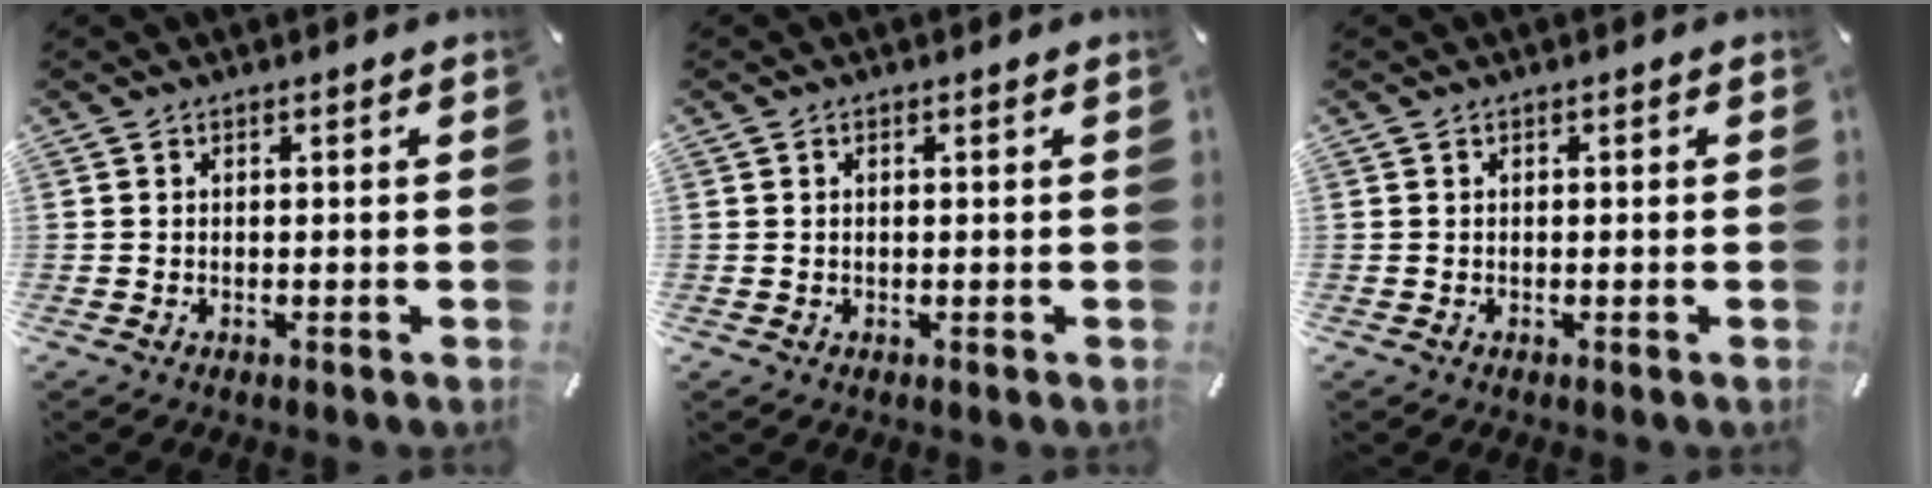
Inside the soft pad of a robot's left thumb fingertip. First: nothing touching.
{"total": 0.6, "force": [0.2, 0.3, 0.5], "torque": [-0.010, 0.003, 0.002]}
{"total": 0.0}